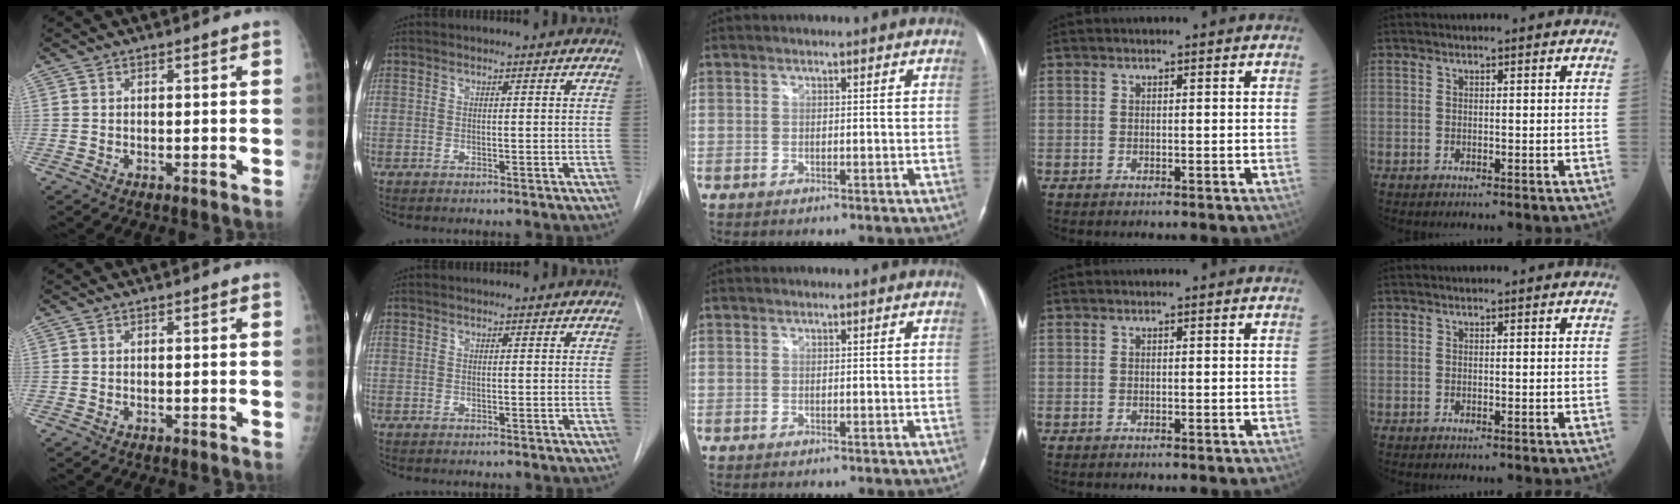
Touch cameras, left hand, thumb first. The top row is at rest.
{}